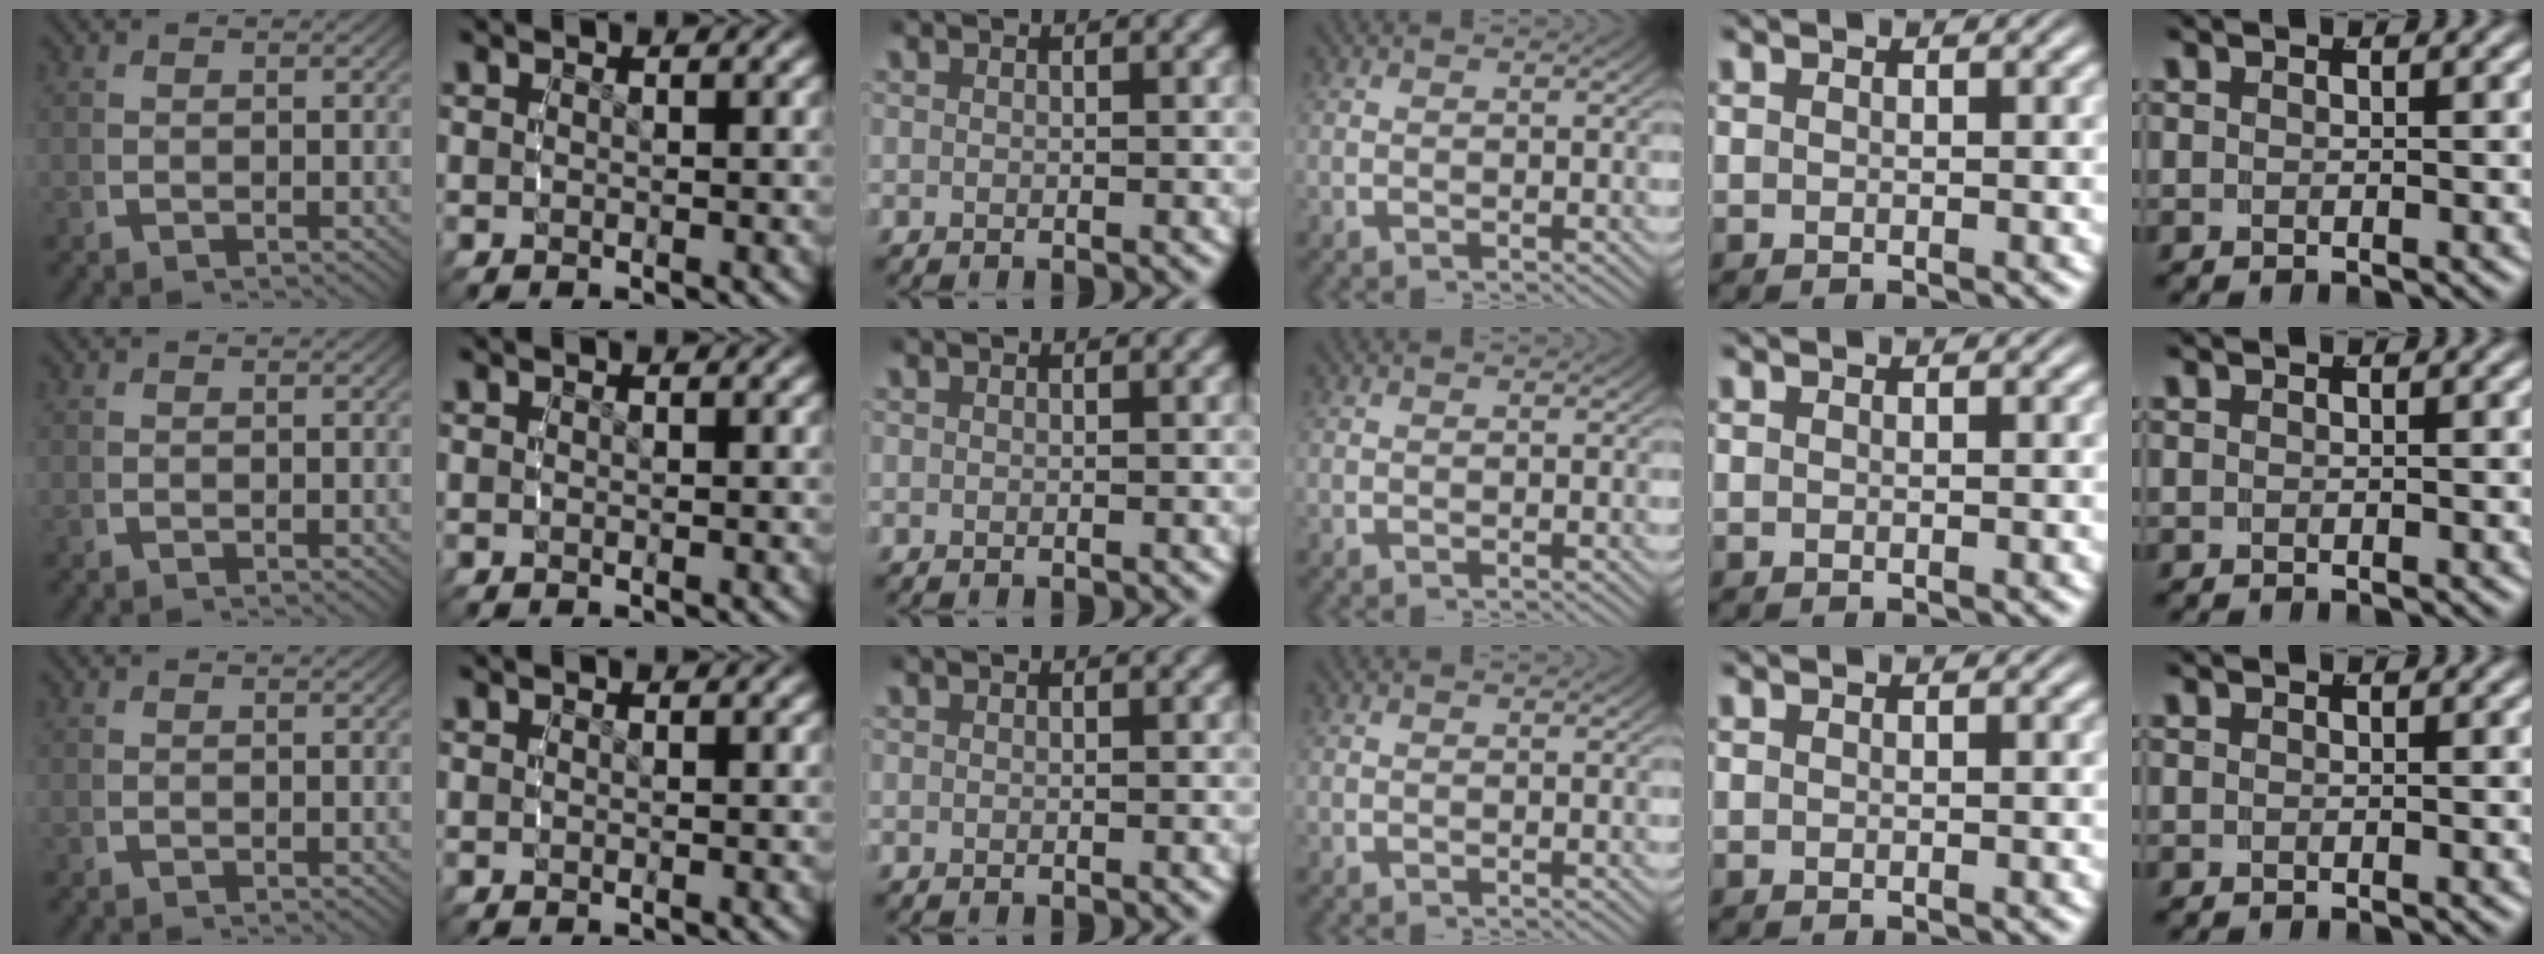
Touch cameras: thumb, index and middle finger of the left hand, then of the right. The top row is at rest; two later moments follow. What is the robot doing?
{"motion": "reach", "object": "sponge"}